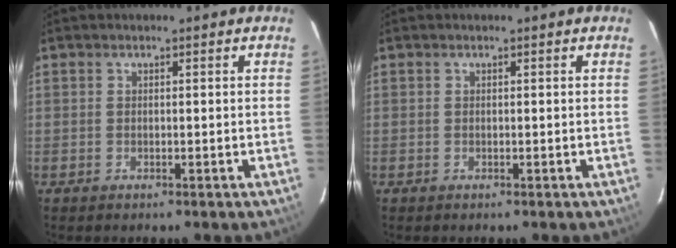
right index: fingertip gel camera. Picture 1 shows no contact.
{"total": 0.0}